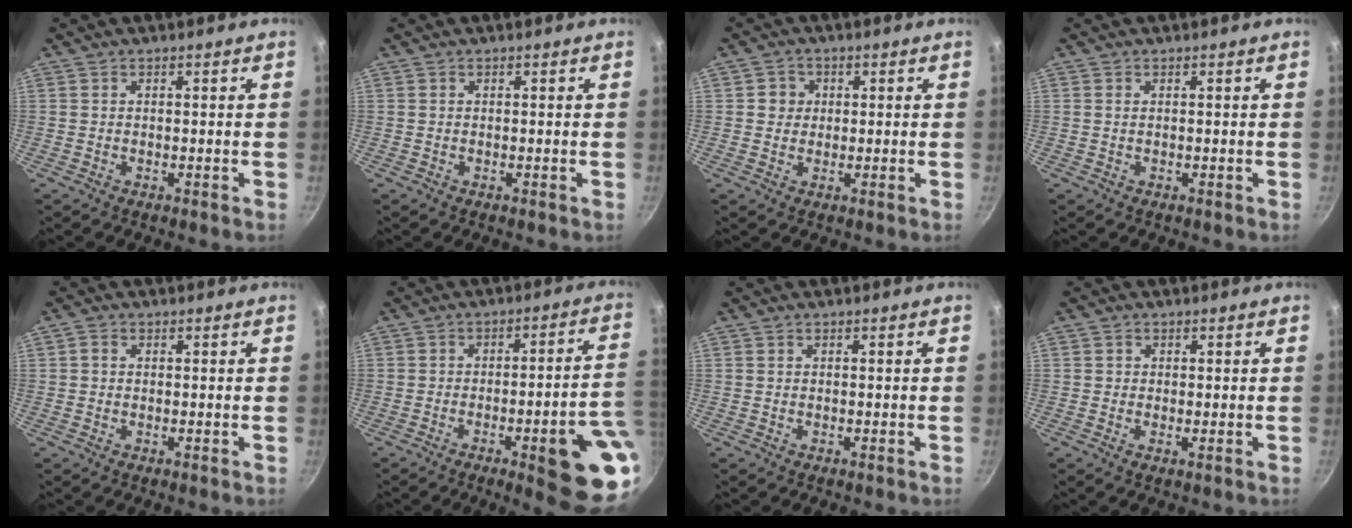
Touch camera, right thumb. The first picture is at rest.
{"total": 0.0}
{"total": 3.2, "force": [0.5, 3.1, 0.7], "torque": [0.011, 0.005, 0.002]}
{"total": 0.5, "force": [0.2, 0.3, 0.4], "torque": [-0.009, 0.000, 0.002]}
{"total": 1.2, "force": [0.2, 1.1, 0.6], "torque": [-0.013, 0.005, 0.001]}
{"total": 17.6, "force": [-6.1, 3.7, 16.1], "torque": [-0.161, 0.029, -0.078]}
{"total": 0.0}
{"total": 1.1, "force": [0.1, 1.0, 0.6], "torque": [-0.007, -0.006, -0.004]}